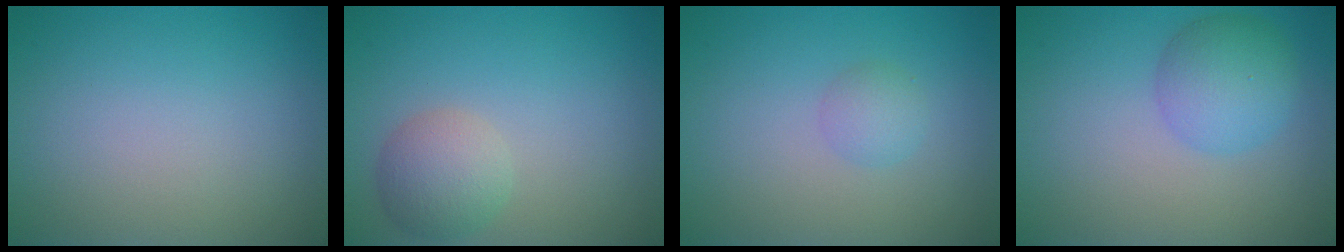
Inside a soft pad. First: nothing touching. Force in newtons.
{"total": 3.2, "press": 3.2, "slide": 0.1}
{"total": 1.5, "press": 1.5, "slide": 0.1}
{"total": 3.9, "press": 3.9, "slide": 0.1}